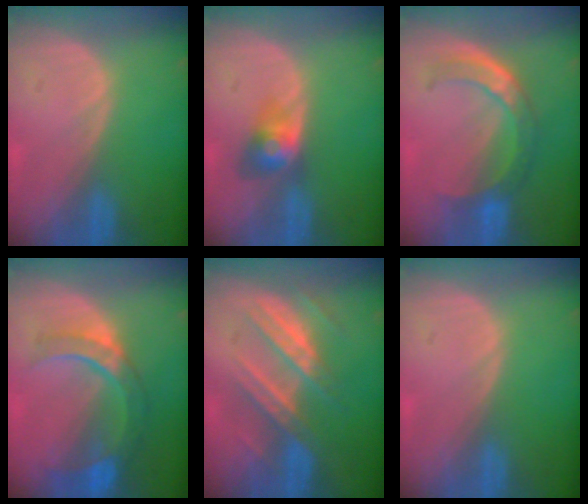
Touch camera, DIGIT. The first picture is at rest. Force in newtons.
{"total": 3.8, "press": 3.8, "slide": 0.2}
{"total": 7.3, "press": 6.4, "slide": 3.5}
{"total": 9.1, "press": 7.9, "slide": 4.4}
{"total": 7.3, "press": 7.3, "slide": 1.0}
{"total": 0.0}